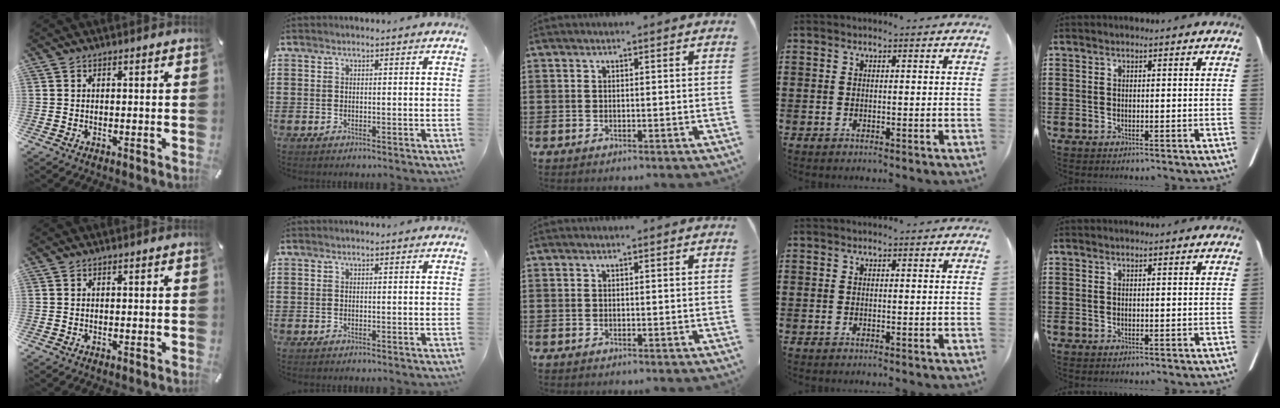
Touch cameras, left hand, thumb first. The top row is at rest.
{}